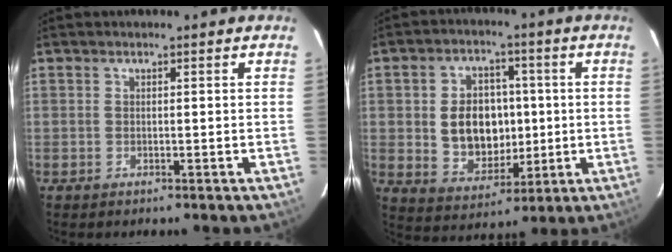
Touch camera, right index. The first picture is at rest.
{"total": 11.6, "force": [0.2, 9.0, 7.4], "torque": [-0.150, 0.014, 0.023]}